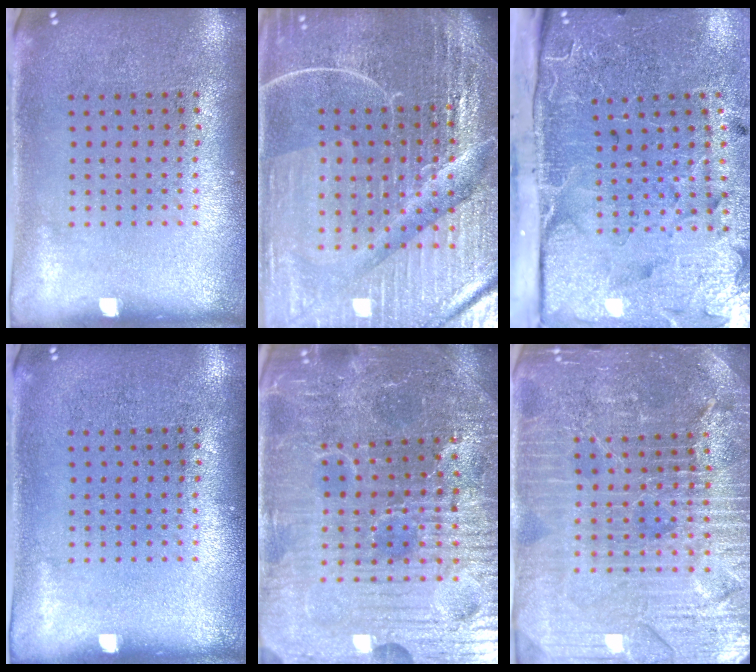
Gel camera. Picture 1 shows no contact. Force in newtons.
{"total": 6.9, "press": 6.1, "slide": 3.4}
{"total": 5.0, "press": 4.0, "slide": 3.1}
{"total": 0.0}
{"total": 5.8, "press": 5.5, "slide": 1.8}
{"total": 5.0, "press": 4.6, "slide": 1.9}